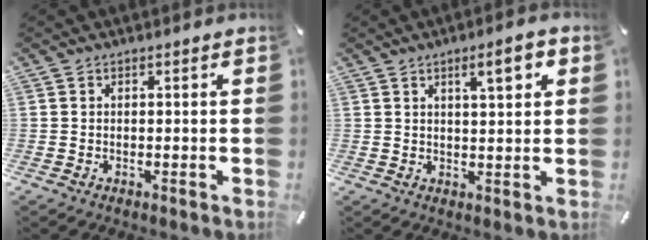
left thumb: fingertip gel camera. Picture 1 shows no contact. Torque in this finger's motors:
{"motor_torque": [1.08, 1.25, 0.72, -0.64, 0.26]}